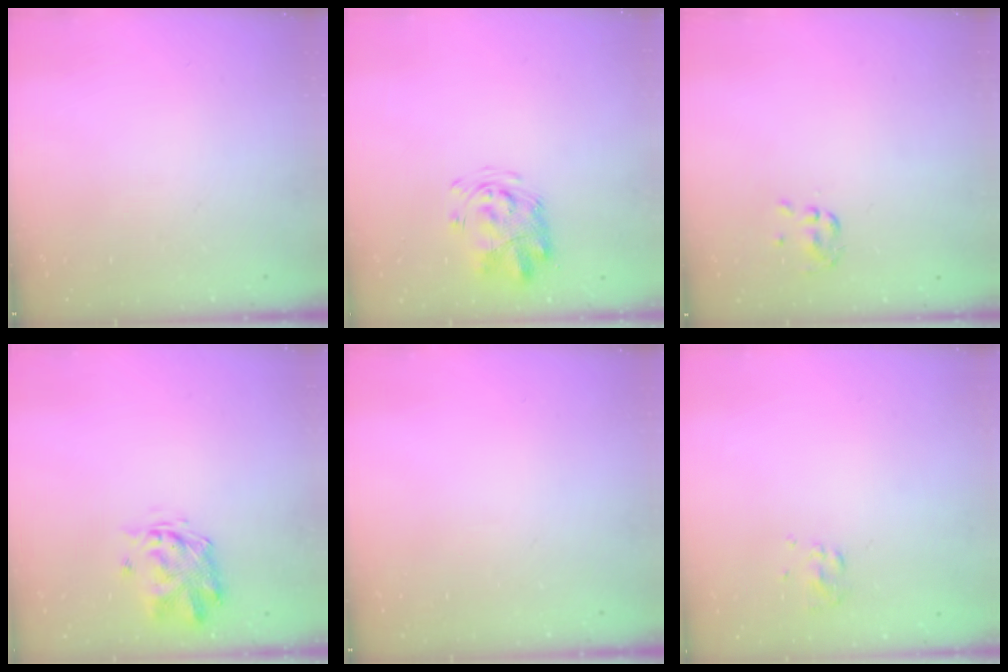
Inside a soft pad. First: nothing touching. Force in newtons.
{"total": 3.4, "press": 3.3, "slide": 0.9}
{"total": 2.0, "press": 1.9, "slide": 0.5}
{"total": 3.7, "press": 3.6, "slide": 1.1}
{"total": 0.0}
{"total": 2.7, "press": 2.5, "slide": 0.8}